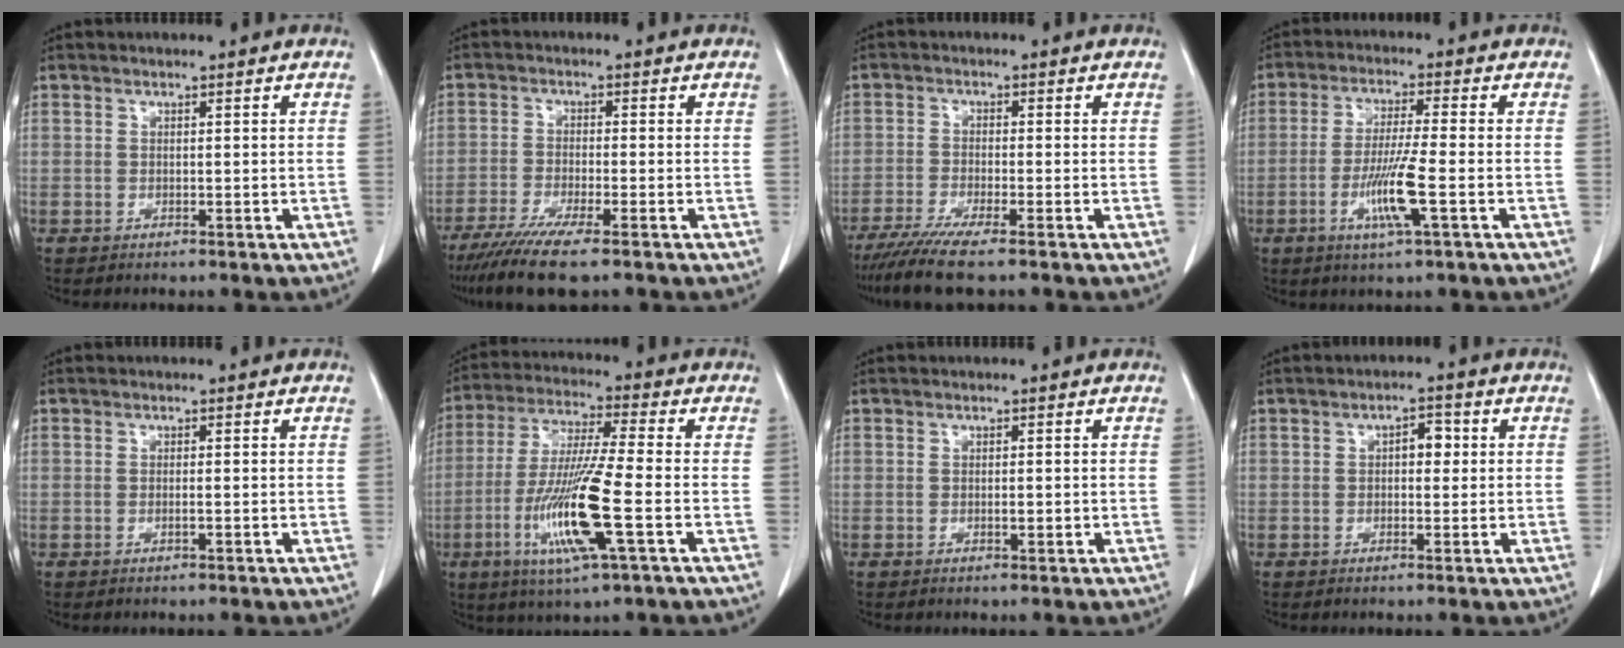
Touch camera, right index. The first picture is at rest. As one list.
[{"total": 7.8, "force": [-5.7, 0.0, 5.4], "torque": [-0.088, -0.021, -0.096]}, {"total": 6.6, "force": [-5.2, -0.6, 4.0], "torque": [-0.062, -0.018, -0.089]}, {"total": 8.0, "force": [-2.6, -0.3, 7.6], "torque": [-0.147, -0.013, -0.051]}, {"total": 0.7, "force": [-0.2, 0.0, 0.7], "torque": [-0.015, 0.000, -0.002]}, {"total": 14.5, "force": [-4.3, 0.3, 13.8], "torque": [-0.285, -0.020, -0.084]}, {"total": 1.0, "force": [-0.1, 0.3, 1.0], "torque": [-0.016, -0.001, 0.000]}, {"total": 2.8, "force": [0.4, 1.5, 2.4], "torque": [-0.032, 0.012, 0.004]}]